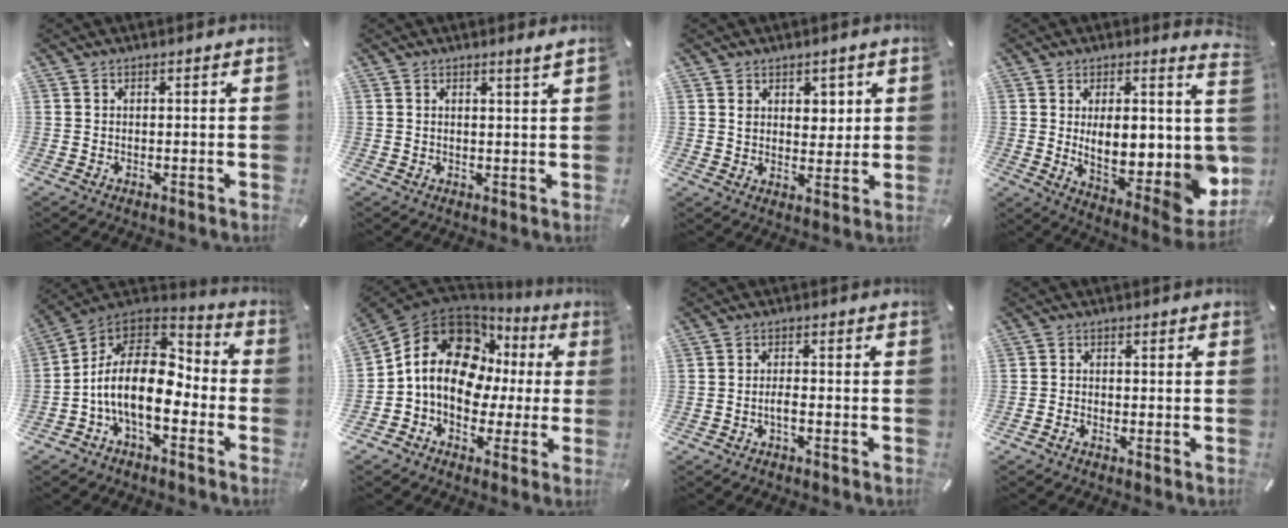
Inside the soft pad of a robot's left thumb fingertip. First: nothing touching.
{"total": 1.7, "force": [1.2, -0.1, 1.3], "torque": [-0.025, -0.003, 0.021]}
{"total": 4.7, "force": [2.2, 3.7, 2.0], "torque": [-0.010, -0.009, 0.032]}
{"total": 13.8, "force": [1.4, 6.4, 12.2], "torque": [-0.138, -0.053, 0.041]}
{"total": 16.8, "force": [-3.5, 9.5, 13.4], "torque": [-0.269, 0.006, -0.064]}
{"total": 17.6, "force": [2.6, 13.8, 10.7], "torque": [-0.202, -0.005, 0.043]}
{"total": 2.4, "force": [-1.3, 0.7, 1.9], "torque": [-0.033, 0.003, -0.022]}
{"total": 1.3, "force": [-1.1, 0.5, 0.5], "torque": [-0.010, 0.002, -0.021]}